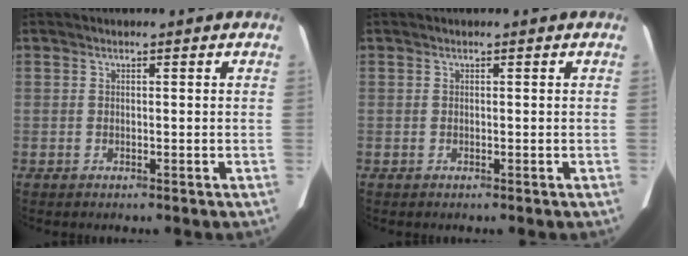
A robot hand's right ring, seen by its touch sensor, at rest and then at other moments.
{"total": 0.0}